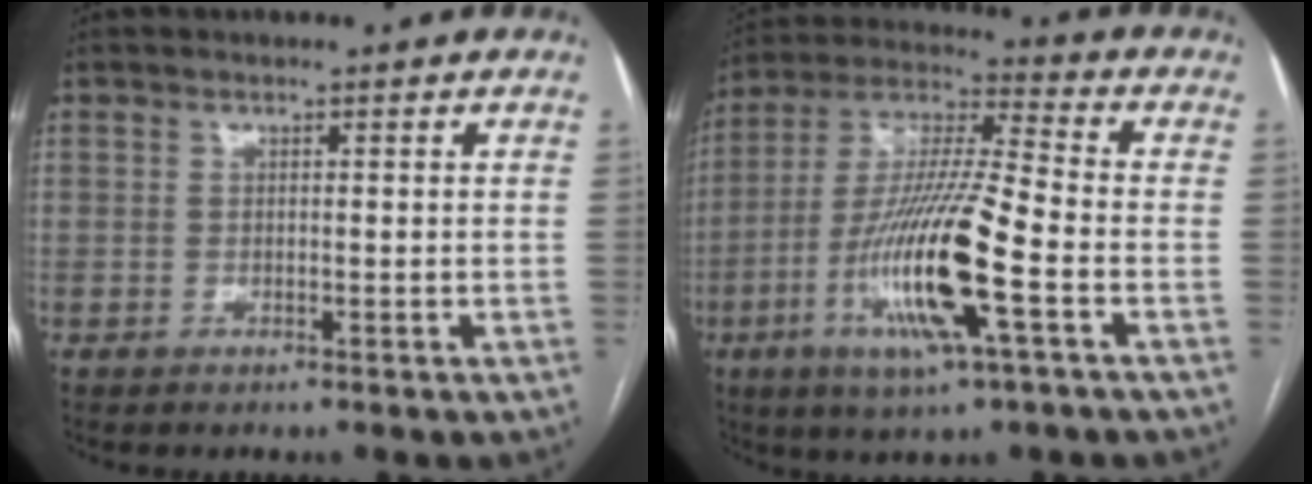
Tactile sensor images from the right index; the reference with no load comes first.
{"total": 17.3, "force": [-5.5, 1.2, 16.3], "torque": [-0.329, -0.013, -0.102]}